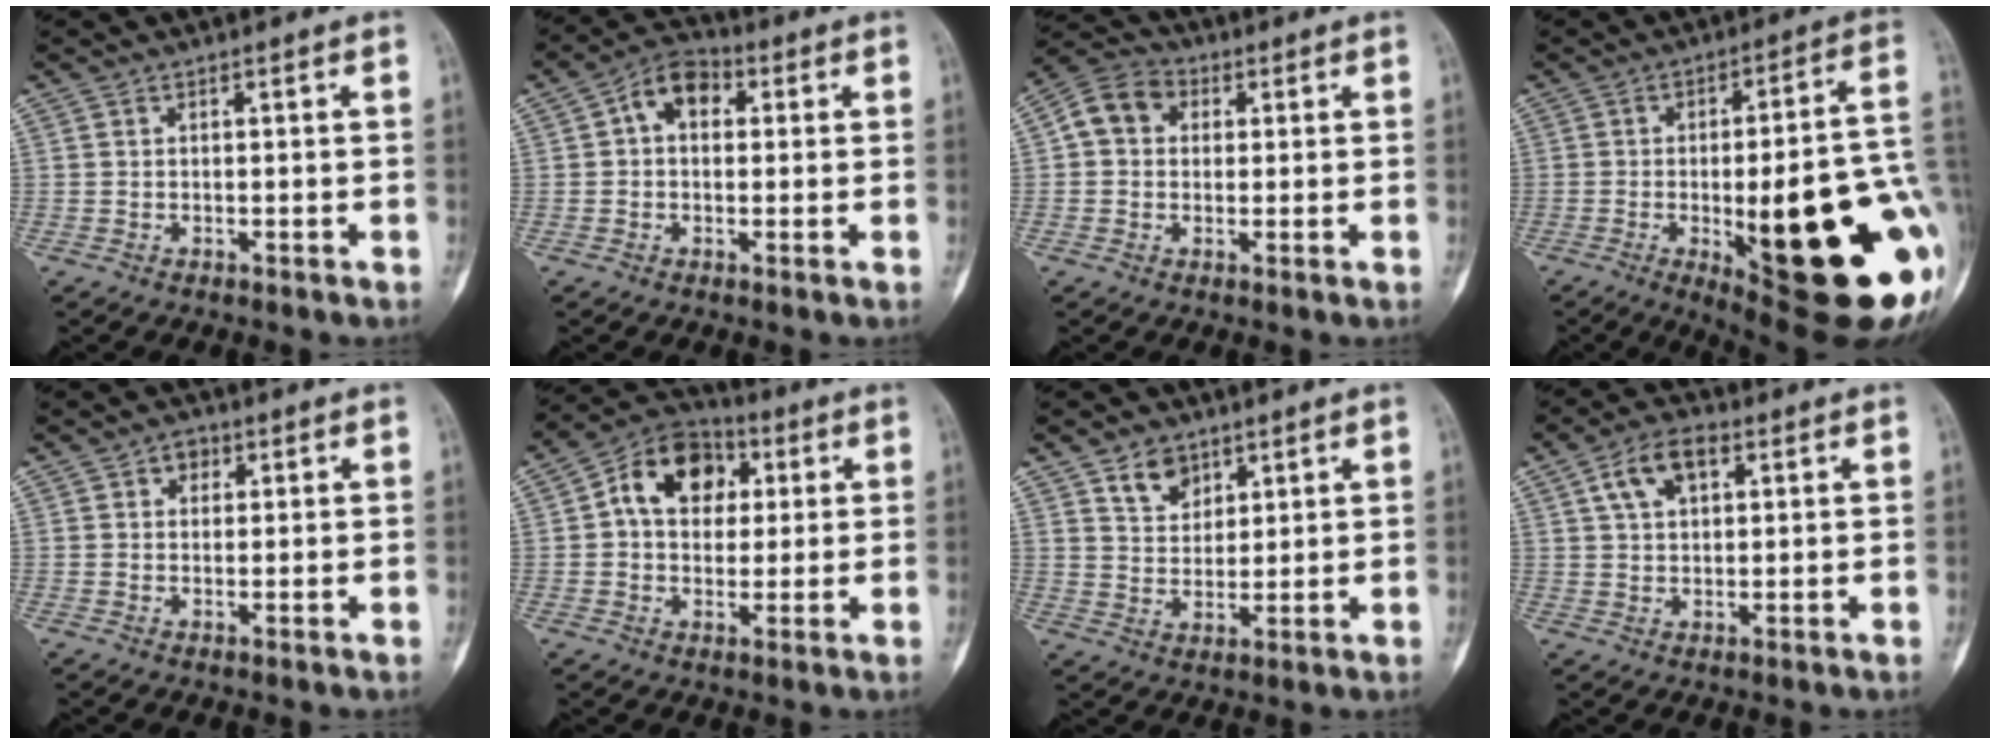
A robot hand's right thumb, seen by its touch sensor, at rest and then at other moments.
{"total": 7.4, "force": [1.5, 5.1, 5.1], "torque": [-0.064, 0.022, 0.014]}
{"total": 7.6, "force": [1.3, 6.2, 4.1], "torque": [-0.059, 0.019, 0.012]}
{"total": 31.3, "force": [-6.2, 8.9, 29.3], "torque": [-0.326, 0.002, -0.070]}
{"total": 2.7, "force": [1.1, 2.1, 1.2], "torque": [0.001, 0.000, 0.011]}
{"total": 13.1, "force": [2.9, 9.7, 8.2], "torque": [-0.096, 0.014, 0.036]}
{"total": 6.1, "force": [3.8, 4.1, 2.4], "torque": [-0.017, -0.027, 0.072]}
{"total": 7.6, "force": [3.0, 4.4, 5.4], "torque": [-0.087, 0.008, 0.051]}